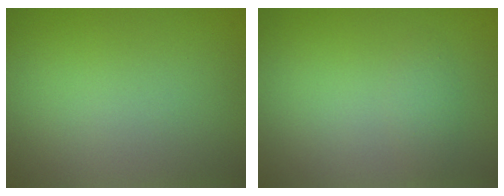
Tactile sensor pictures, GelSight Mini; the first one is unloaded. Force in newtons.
{"total": 1.1, "press": 1.1, "slide": 0.1}